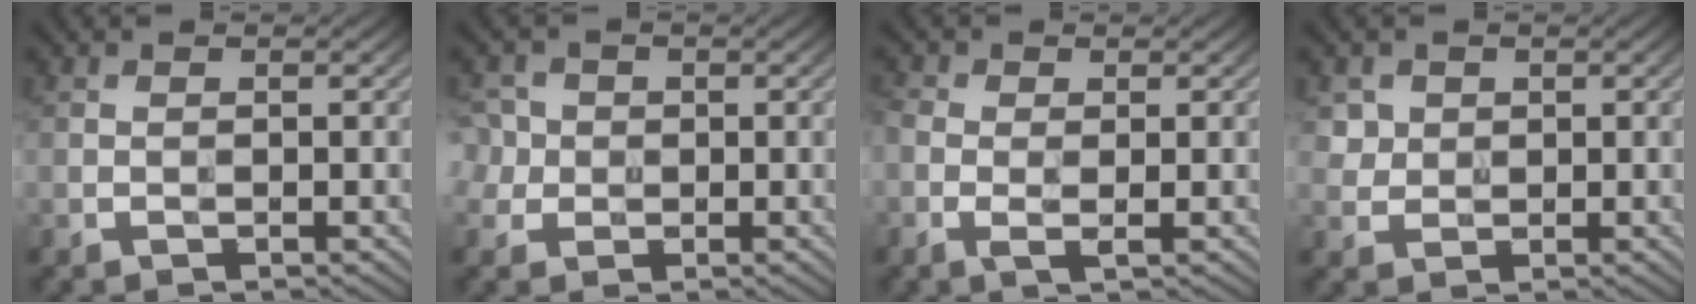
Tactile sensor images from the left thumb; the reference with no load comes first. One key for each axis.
{"total": 3.5, "fx": 0.2, "fy": 3.3, "fz": 1.2, "tx": -0.040, "ty": 0.006, "tz": -0.005}
{"total": 2.9, "fx": -0.3, "fy": 1.4, "fz": 2.5, "tx": -0.070, "ty": -0.002, "tz": -0.012}
{"total": 2.4, "fx": 1.1, "fy": 2.1, "fz": 0.4, "tx": -0.019, "ty": -0.012, "tz": 0.029}